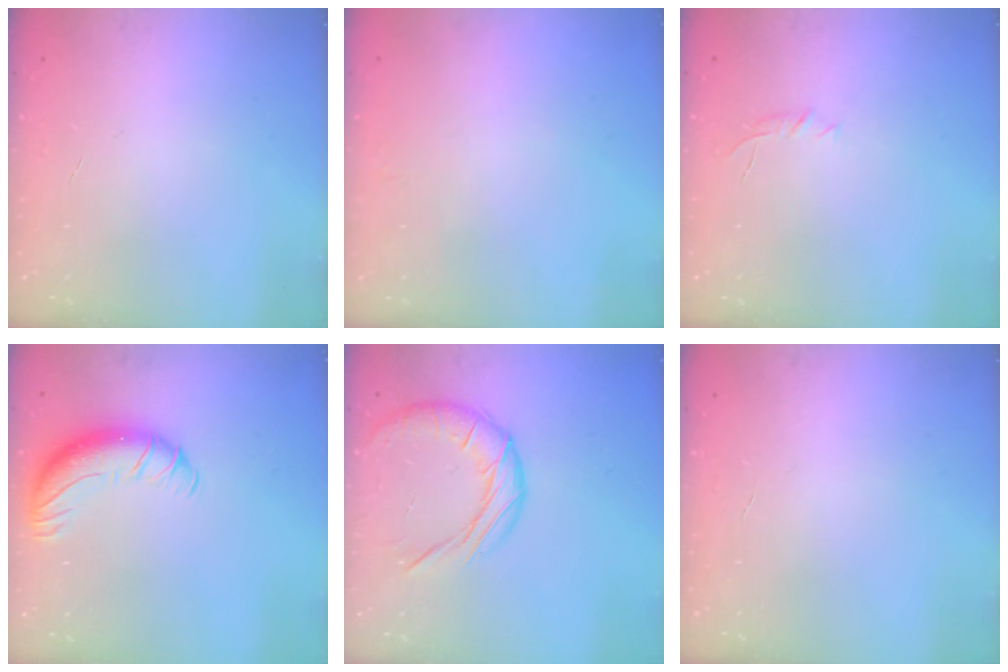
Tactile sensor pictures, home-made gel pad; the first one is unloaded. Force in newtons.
{"total": 0.0}
{"total": 4.7, "press": 4.6, "slide": 1.3}
{"total": 11.1, "press": 10.9, "slide": 2.4}
{"total": 13.6, "press": 13.6, "slide": 1.1}
{"total": 0.0}